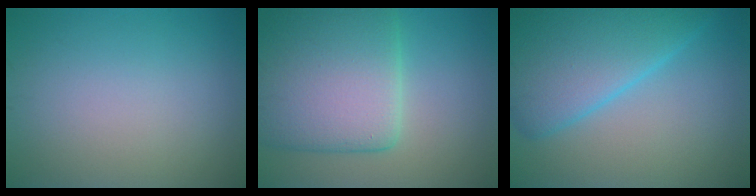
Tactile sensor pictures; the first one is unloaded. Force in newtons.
{"total": 10.7, "press": 10.7, "slide": 0.5}
{"total": 8.2, "press": 8.2, "slide": 0.3}